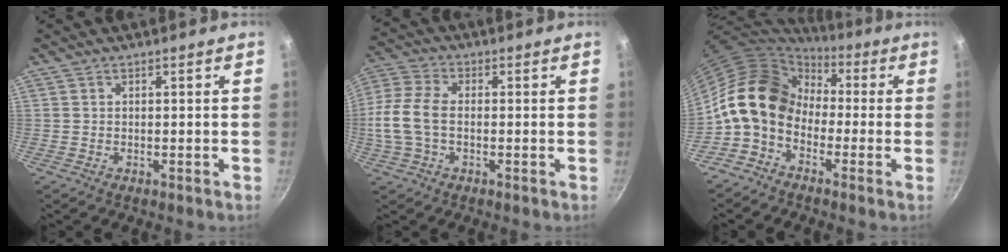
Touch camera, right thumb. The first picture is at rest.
{"total": 10.2, "force": [-0.8, 6.2, 8.0], "torque": [-0.170, 0.021, -0.028]}
{"total": 13.1, "force": [-0.7, 10.2, 8.2], "torque": [-0.114, 0.036, -0.036]}